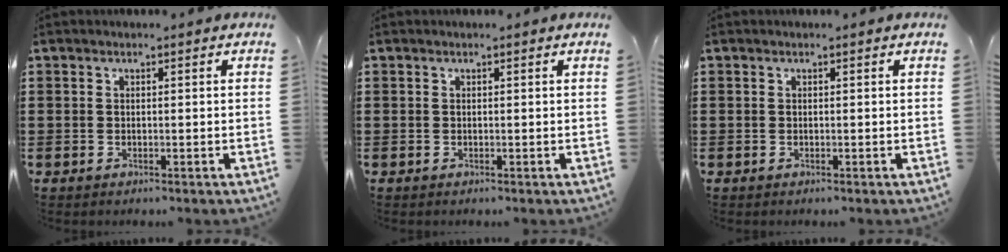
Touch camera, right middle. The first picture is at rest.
{"total": 0.0}
{"total": 0.0}